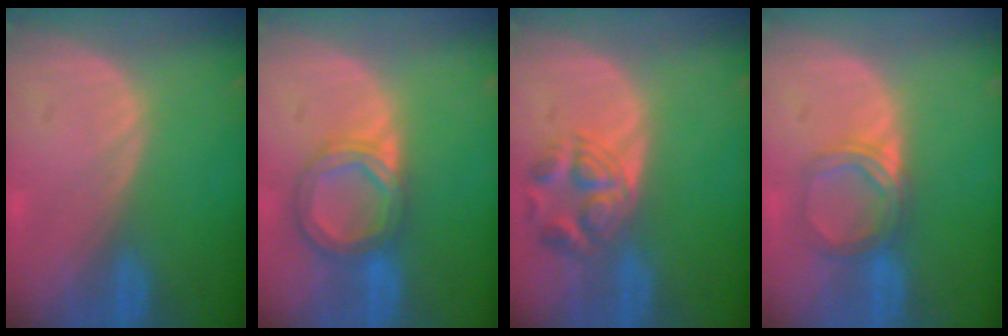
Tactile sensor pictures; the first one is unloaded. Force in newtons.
{"total": 6.8, "press": 6.2, "slide": 2.7}
{"total": 5.4, "press": 5.4, "slide": 0.5}
{"total": 5.0, "press": 4.6, "slide": 1.9}